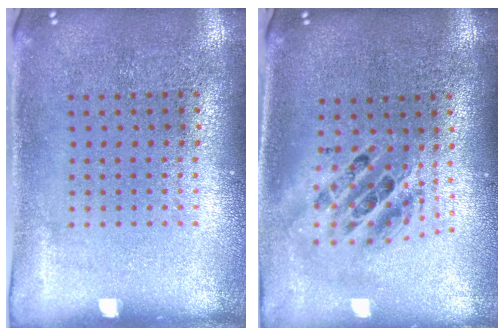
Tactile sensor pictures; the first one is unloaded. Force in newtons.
{"total": 1.8, "press": 1.5, "slide": 1.1}